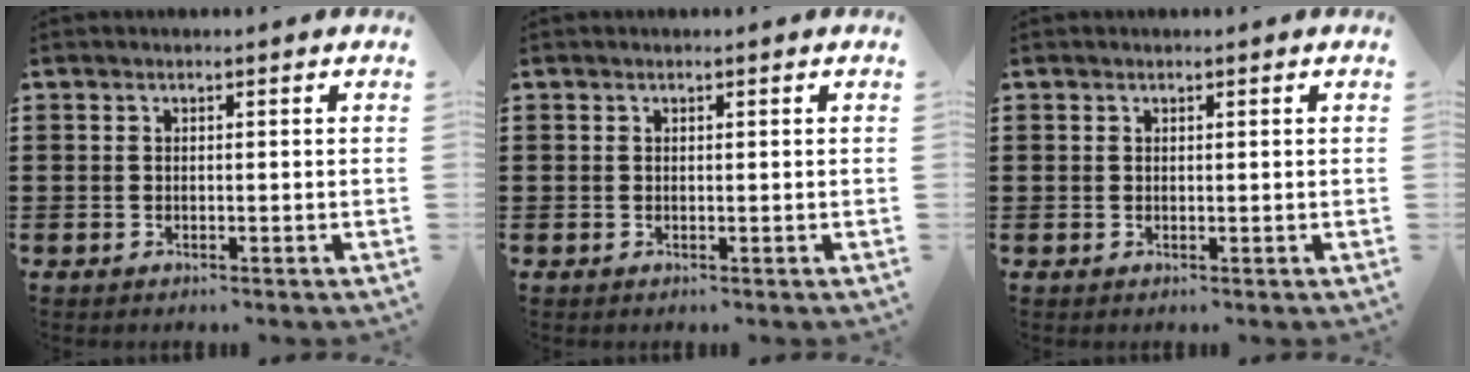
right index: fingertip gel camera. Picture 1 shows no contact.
{"total": 0.0}
{"total": 0.5, "force": [0.3, 0.4, 0.0], "torque": [-0.001, 0.003, 0.006]}